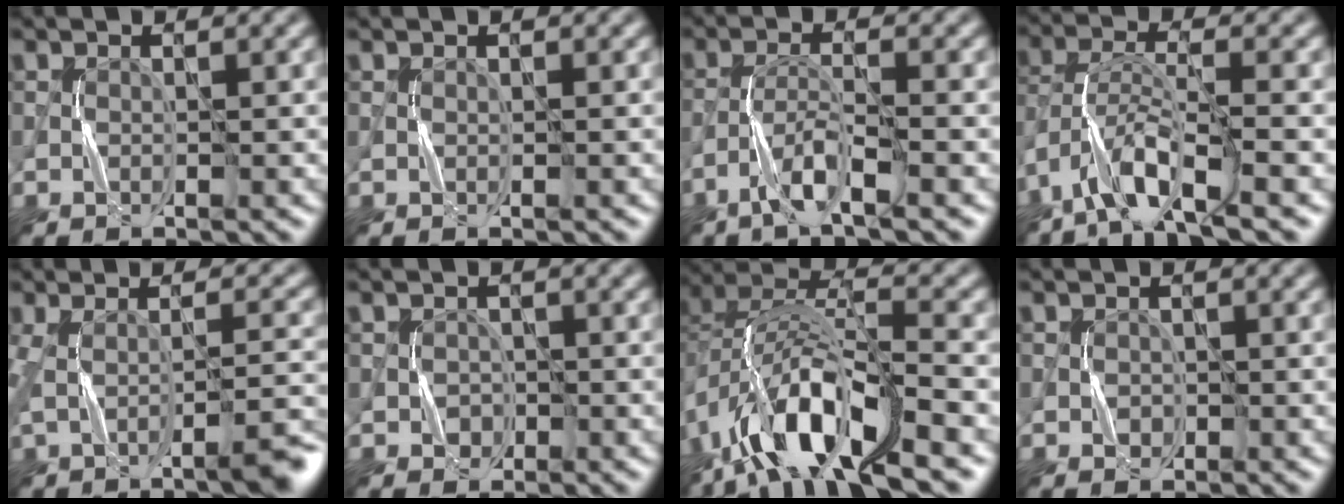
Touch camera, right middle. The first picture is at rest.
{"total": 0.0}
{"total": 3.7, "force": [-2.5, 0.5, 2.6], "torque": [-0.051, 0.006, -0.053]}
{"total": 6.8, "force": [-4.3, 1.9, 4.9], "torque": [-0.093, 0.003, -0.085]}
{"total": 5.7, "force": [-2.0, 1.4, 5.1], "torque": [-0.073, -0.004, -0.039]}
{"total": 1.1, "force": [-0.3, 1.0, -0.2], "torque": [0.010, 0.001, -0.004]}
{"total": 11.0, "force": [-6.7, 4.1, 7.7], "torque": [-0.139, 0.008, -0.133]}
{"total": 0.7, "force": [-0.2, 0.7, -0.1], "torque": [0.004, 0.001, -0.003]}